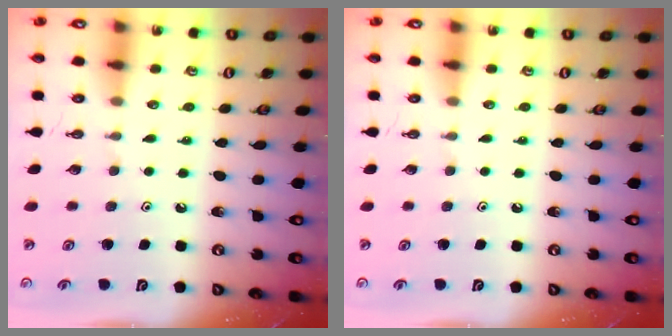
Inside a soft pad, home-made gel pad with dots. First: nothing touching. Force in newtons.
{"total": 0.0}